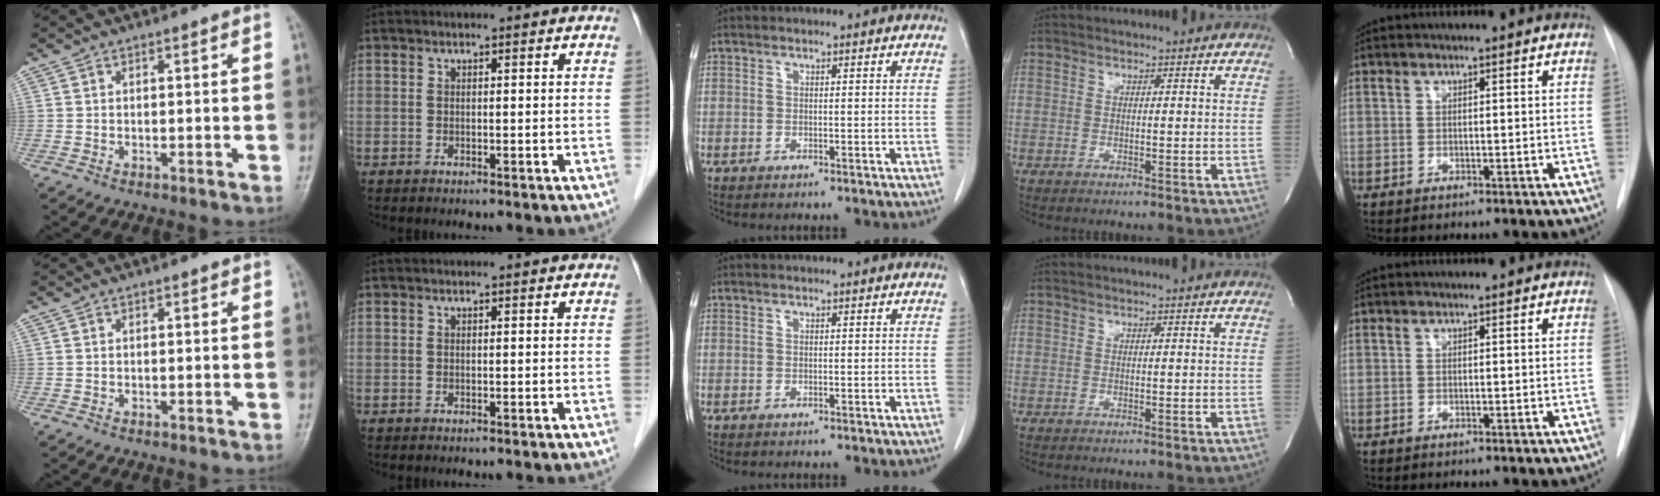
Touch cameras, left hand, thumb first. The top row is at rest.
{}